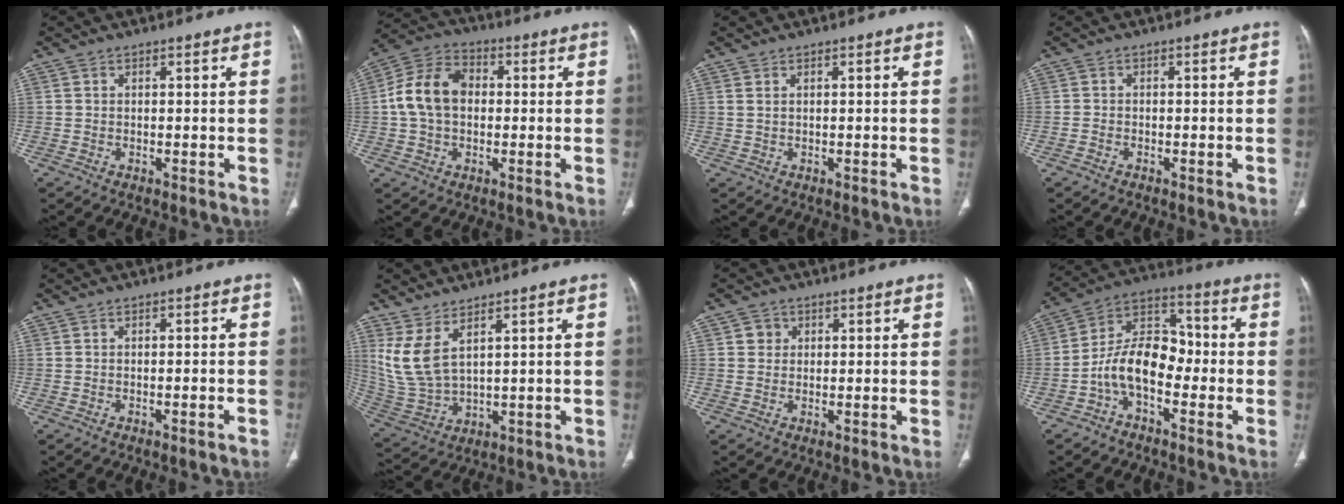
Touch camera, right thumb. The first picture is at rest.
{"total": 11.3, "force": [0.4, 8.2, 7.8], "torque": [-0.139, 0.030, -0.001]}
{"total": 0.8, "force": [0.4, 0.4, 0.6], "torque": [-0.016, 0.007, 0.012]}
{"total": 0.7, "force": [-0.5, 0.3, 0.3], "torque": [-0.009, 0.002, -0.014]}
{"total": 1.8, "force": [-1.3, 0.0, 1.2], "torque": [-0.025, 0.010, -0.008]}
{"total": 8.9, "force": [4.4, 3.6, 6.9], "torque": [-0.151, -0.026, 0.108]}
{"total": 2.3, "force": [0.7, 2.1, 0.5], "torque": [0.006, -0.001, 0.008]}
{"total": 11.5, "force": [-3.4, 6.9, 8.6], "torque": [-0.134, 0.052, -0.074]}